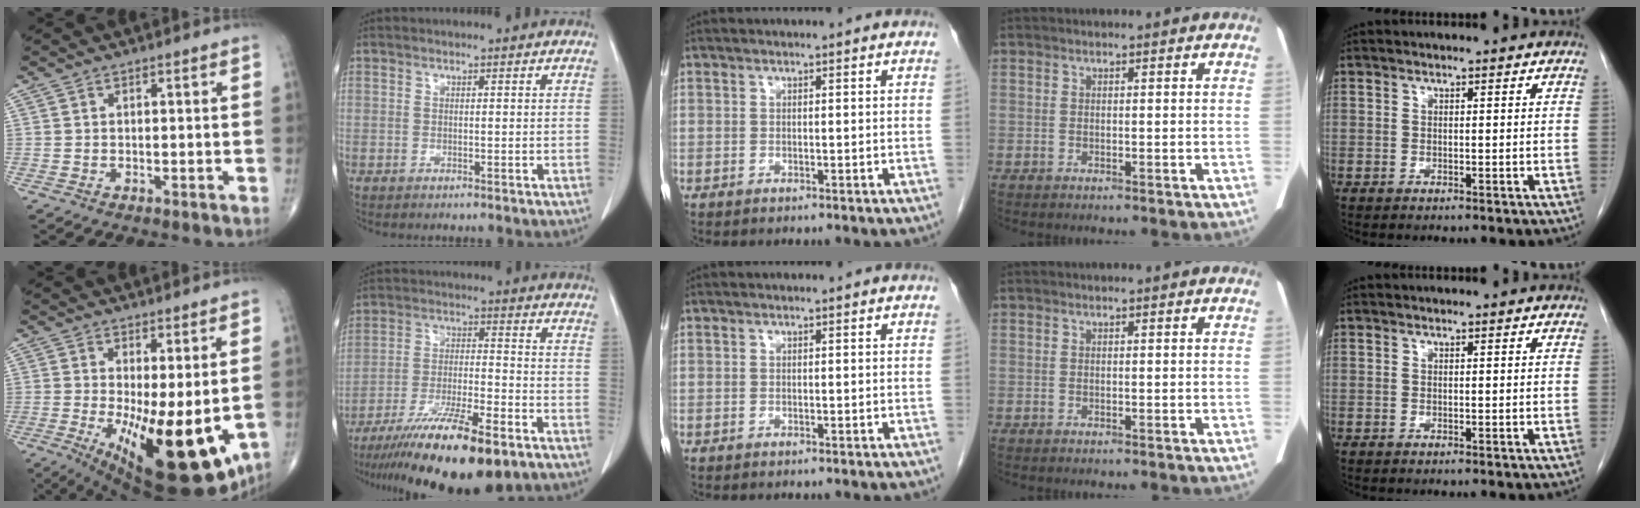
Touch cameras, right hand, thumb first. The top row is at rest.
{"thumb": {"total": 18.5, "force": [-3.4, 6.3, 17.0], "torque": [-0.227, -0.038, -0.027]}, "index": {"total": 17.6, "force": [-12.6, 2.8, 12.0], "torque": [-0.186, -0.029, -0.209]}}